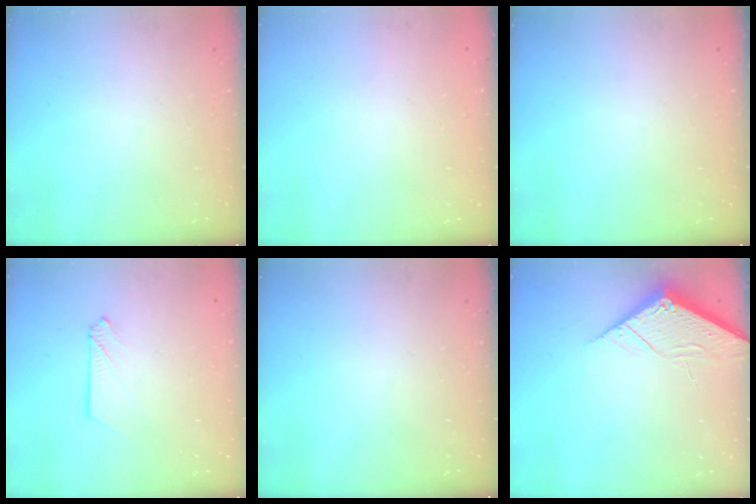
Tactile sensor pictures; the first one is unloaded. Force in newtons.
{"total": 0.0}
{"total": 0.0}
{"total": 2.7, "press": 2.7, "slide": 0.3}
{"total": 0.0}
{"total": 4.1, "press": 4.1, "slide": 0.4}